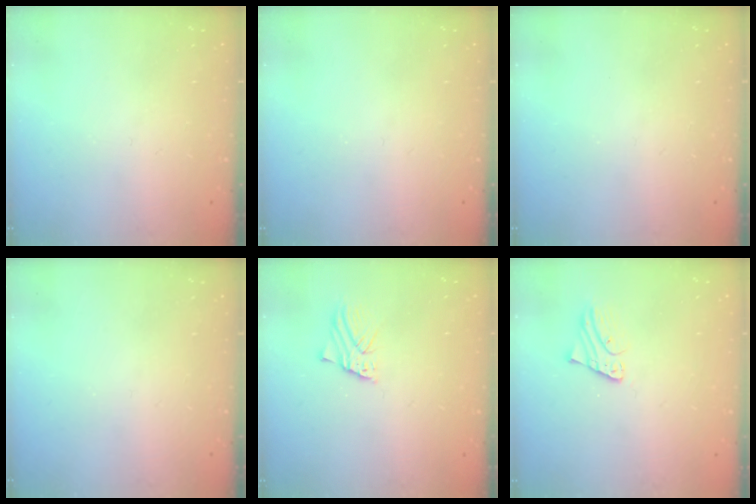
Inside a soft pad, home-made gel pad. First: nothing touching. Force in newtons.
{"total": 0.0}
{"total": 0.0}
{"total": 0.0}
{"total": 1.5, "press": 1.5, "slide": 0.1}
{"total": 2.0, "press": 2.0, "slide": 0.0}